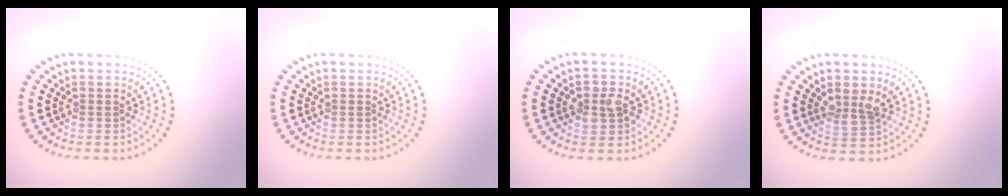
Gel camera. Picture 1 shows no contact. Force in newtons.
{"total": 0.0}
{"total": 2.3, "press": 2.2, "slide": 0.3}
{"total": 2.4, "press": 2.3, "slide": 0.7}